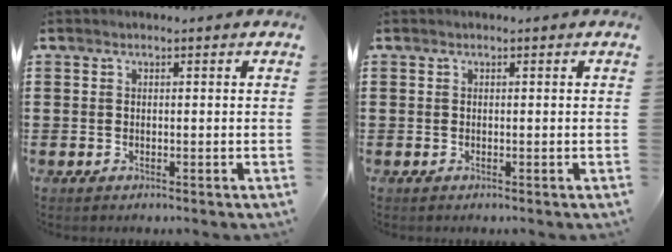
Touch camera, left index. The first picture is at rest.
{"total": 0.0}